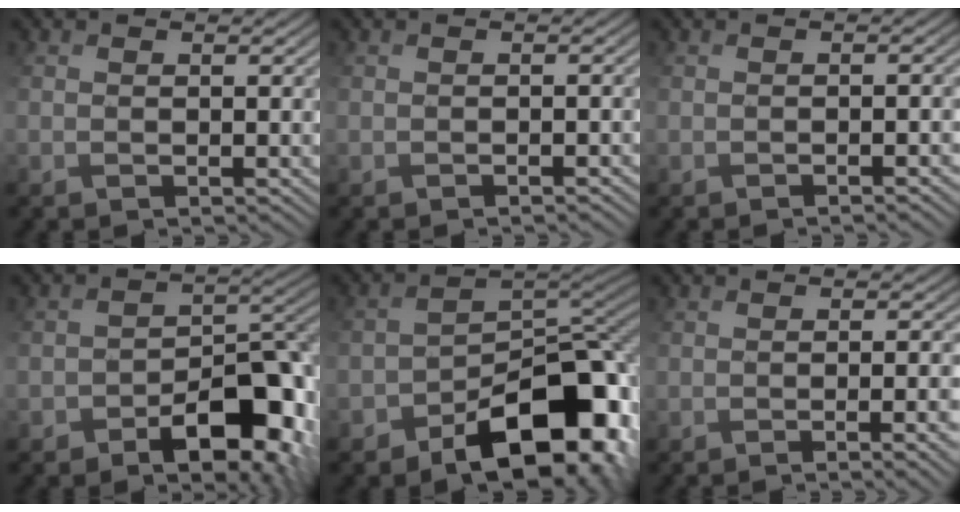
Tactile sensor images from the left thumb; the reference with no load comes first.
{"total": 1.5, "force": [-1.3, 0.3, 0.7], "torque": [-0.004, 0.006, -0.006]}
{"total": 2.8, "force": [-1.6, 0.7, 2.2], "torque": [-0.011, 0.008, -0.004]}
{"total": 10.6, "force": [-5.5, 5.9, 6.8], "torque": [-0.084, -0.009, -0.083]}
{"total": 14.2, "force": [-7.4, 7.7, 9.3], "torque": [-0.116, -0.016, -0.108]}
{"total": 5.7, "force": [-2.0, 1.7, 5.0], "torque": [-0.050, 0.003, -0.003]}